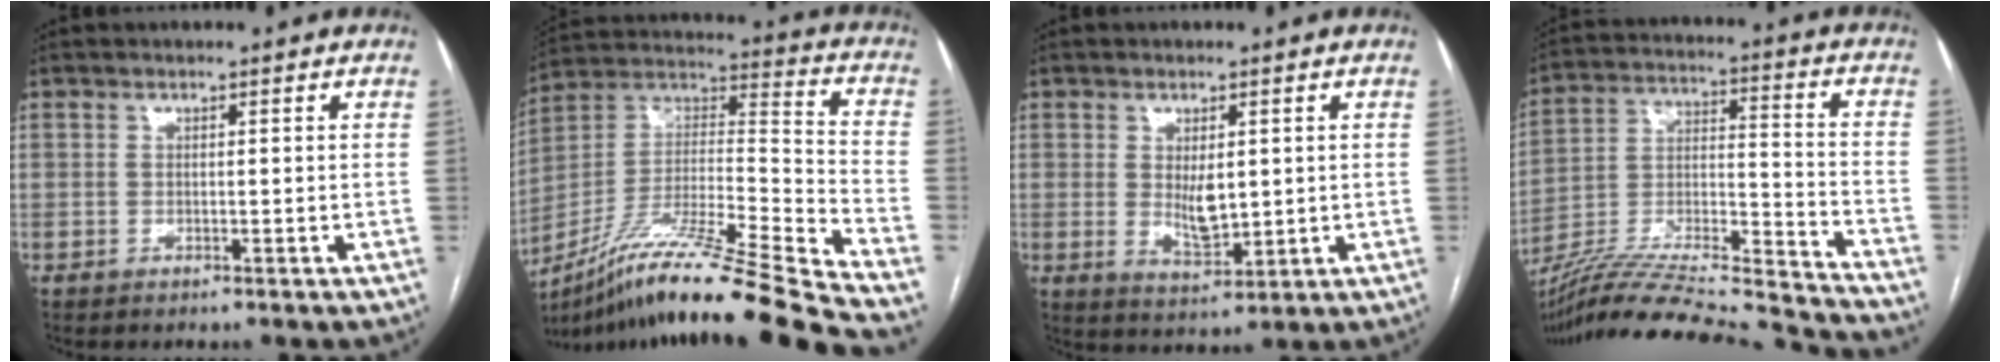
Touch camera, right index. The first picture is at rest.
{"total": 26.4, "force": [-21.3, -1.4, 15.4], "torque": [-0.254, -0.016, -0.374]}
{"total": 4.8, "force": [0.5, 1.9, 4.3], "torque": [-0.077, -0.012, 0.016]}
{"total": 28.2, "force": [-26.0, 1.3, 10.8], "torque": [-0.173, -0.018, -0.406]}